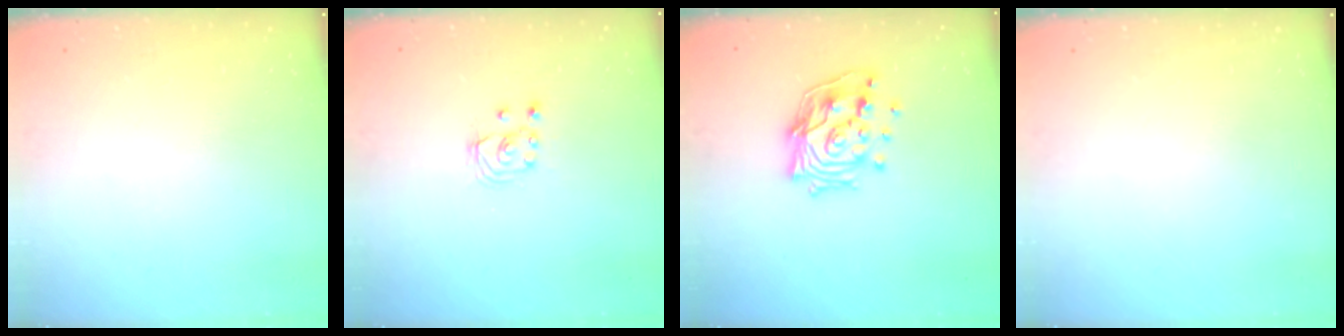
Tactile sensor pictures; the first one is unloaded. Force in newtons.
{"total": 3.9, "press": 3.9, "slide": 0.4}
{"total": 15.4, "press": 15.2, "slide": 1.8}
{"total": 0.0}